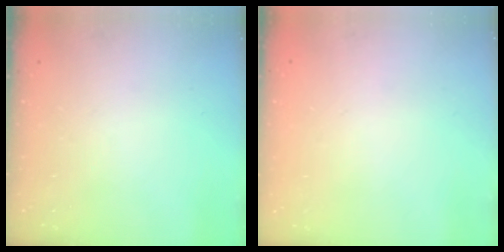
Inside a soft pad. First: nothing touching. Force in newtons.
{"total": 1.7, "press": 1.7, "slide": 0.2}